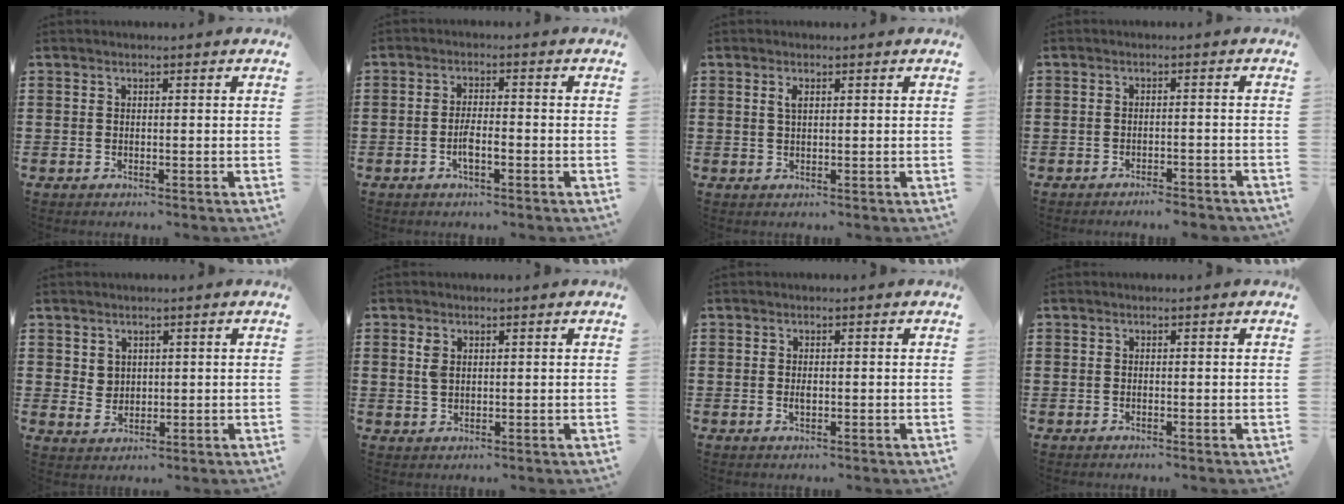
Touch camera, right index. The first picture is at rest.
{"total": 3.3, "force": [-1.2, 0.9, 2.9], "torque": [-0.059, 0.001, -0.024]}
{"total": 1.6, "force": [0.6, 0.7, 1.3], "torque": [-0.029, 0.005, 0.009]}
{"total": 2.2, "force": [-2.1, 0.0, 0.5], "torque": [-0.012, 0.000, -0.044]}
{"total": 2.4, "force": [1.5, 1.8, 0.2], "torque": [-0.005, 0.006, 0.026]}
{"total": 2.3, "force": [0.9, 1.3, 1.7], "torque": [-0.038, 0.004, 0.016]}
{"total": 1.1, "force": [-0.1, 0.6, 1.0], "torque": [-0.021, 0.002, -0.002]}
{"total": 0.0}